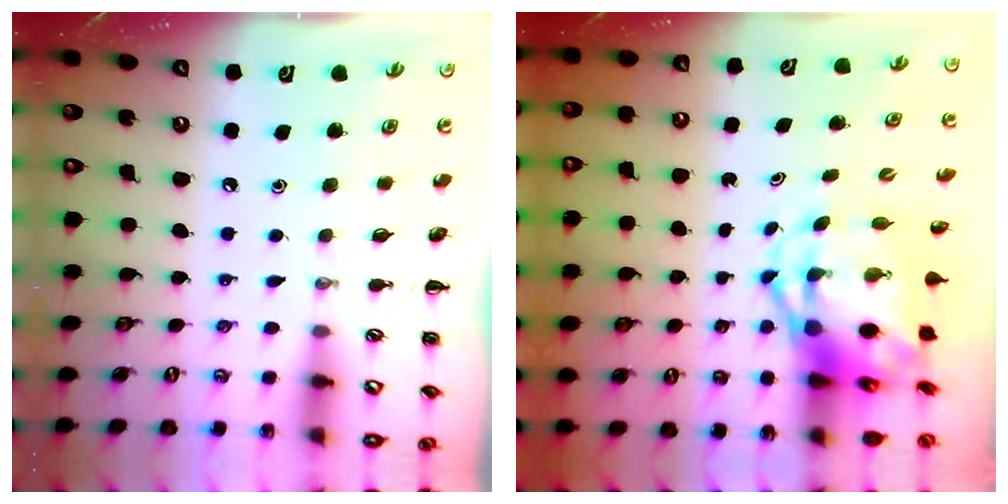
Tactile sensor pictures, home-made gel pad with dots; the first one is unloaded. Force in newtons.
{"total": 7.2, "press": 6.9, "slide": 2.1}